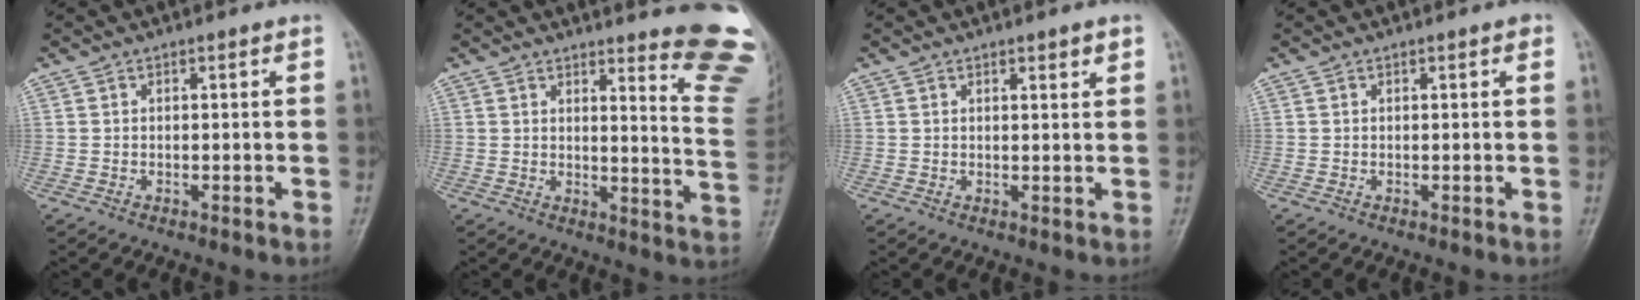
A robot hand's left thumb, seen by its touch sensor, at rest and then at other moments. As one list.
[{"total": 14.5, "force": [12.5, 1.3, 7.4], "torque": [-0.067, -0.143, 0.126]}, {"total": 1.8, "force": [1.2, 0.1, 1.3], "torque": [-0.018, -0.008, 0.018]}, {"total": 0.7, "force": [0.3, 0.3, 0.6], "torque": [-0.009, 0.001, 0.001]}]